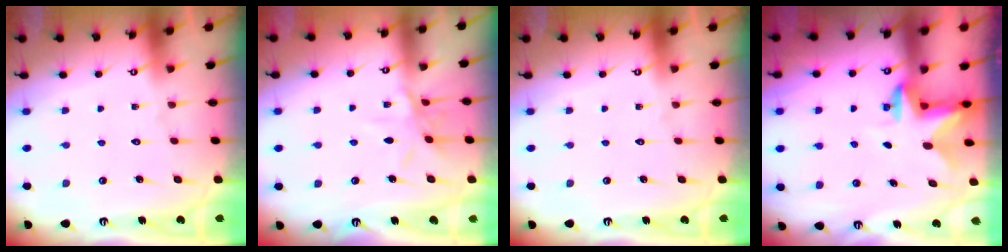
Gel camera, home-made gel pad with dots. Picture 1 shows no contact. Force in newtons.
{"total": 7.9, "press": 7.9, "slide": 0.5}
{"total": 0.0}
{"total": 2.6, "press": 2.6, "slide": 0.5}